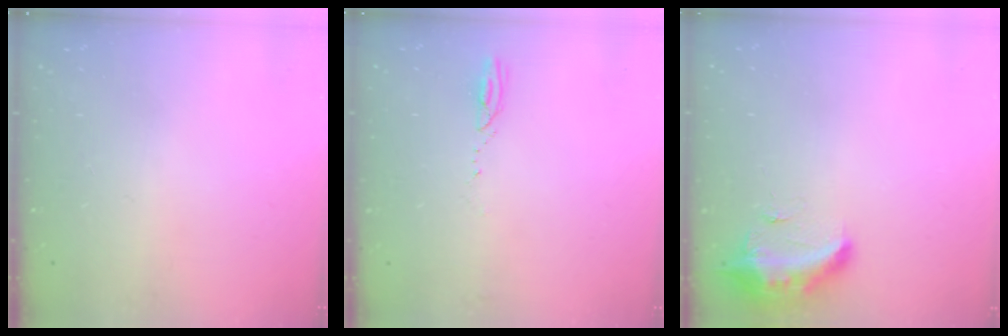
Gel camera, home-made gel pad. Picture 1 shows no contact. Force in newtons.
{"total": 2.5, "press": 2.5, "slide": 0.2}
{"total": 9.4, "press": 9.1, "slide": 2.2}